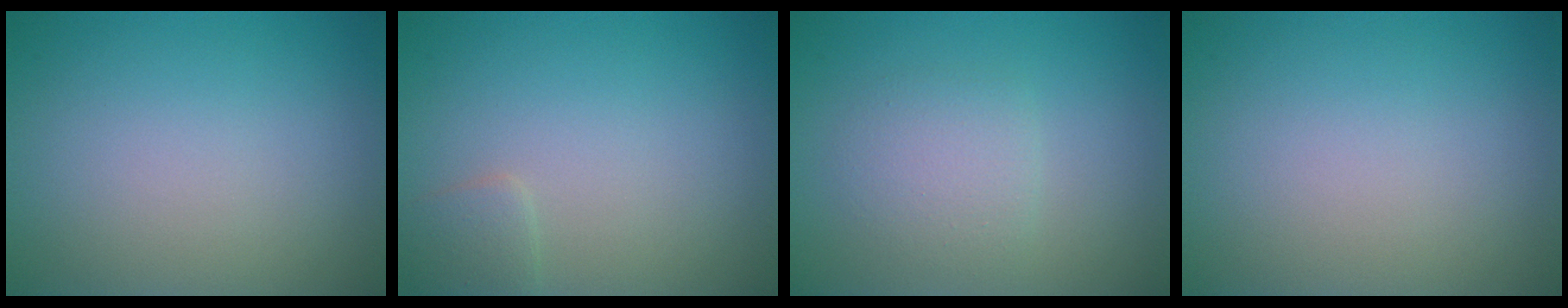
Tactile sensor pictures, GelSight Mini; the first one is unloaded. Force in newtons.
{"total": 1.3, "press": 1.3, "slide": 0.1}
{"total": 2.3, "press": 2.3, "slide": 0.1}
{"total": 0.0}